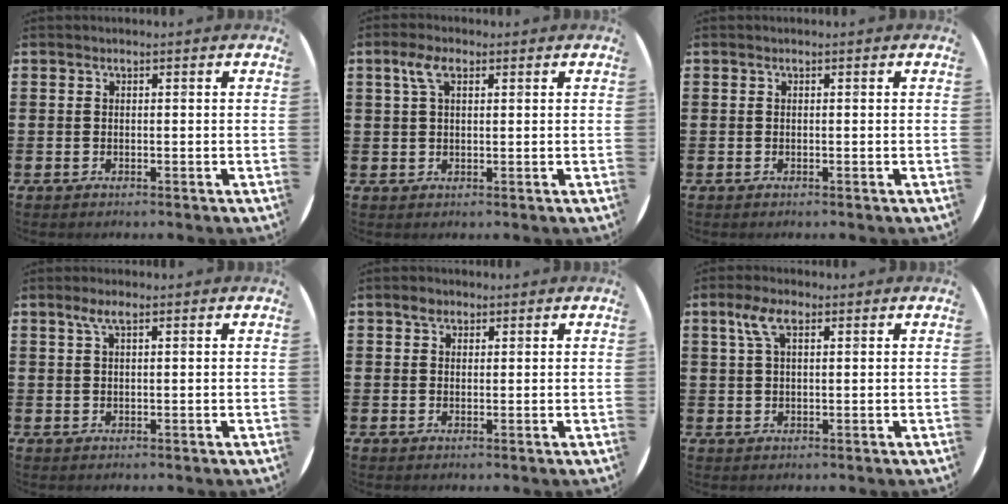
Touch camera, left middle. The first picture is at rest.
{"total": 3.5, "force": [1.8, 1.4, 2.6], "torque": [-0.057, 0.009, 0.032]}
{"total": 0.0}
{"total": 2.2, "force": [1.2, 0.5, 1.7], "torque": [-0.036, 0.006, 0.020]}
{"total": 1.6, "force": [1.2, 1.0, 0.4], "torque": [-0.001, 0.002, 0.021]}
{"total": 4.2, "force": [2.2, 1.6, 3.2], "torque": [-0.071, 0.009, 0.037]}